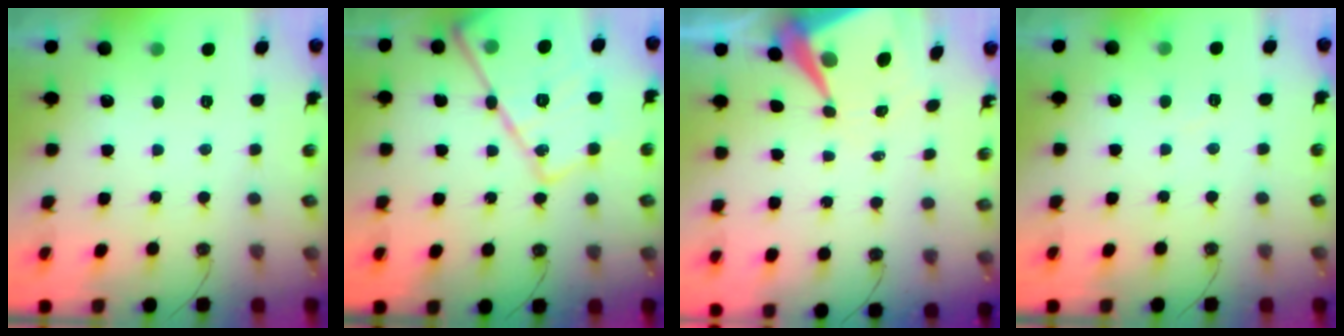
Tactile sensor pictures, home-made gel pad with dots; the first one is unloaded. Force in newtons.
{"total": 21.3, "press": 21.2, "slide": 1.9}
{"total": 10.0, "press": 10.0, "slide": 0.9}
{"total": 3.8, "press": 3.8, "slide": 0.5}